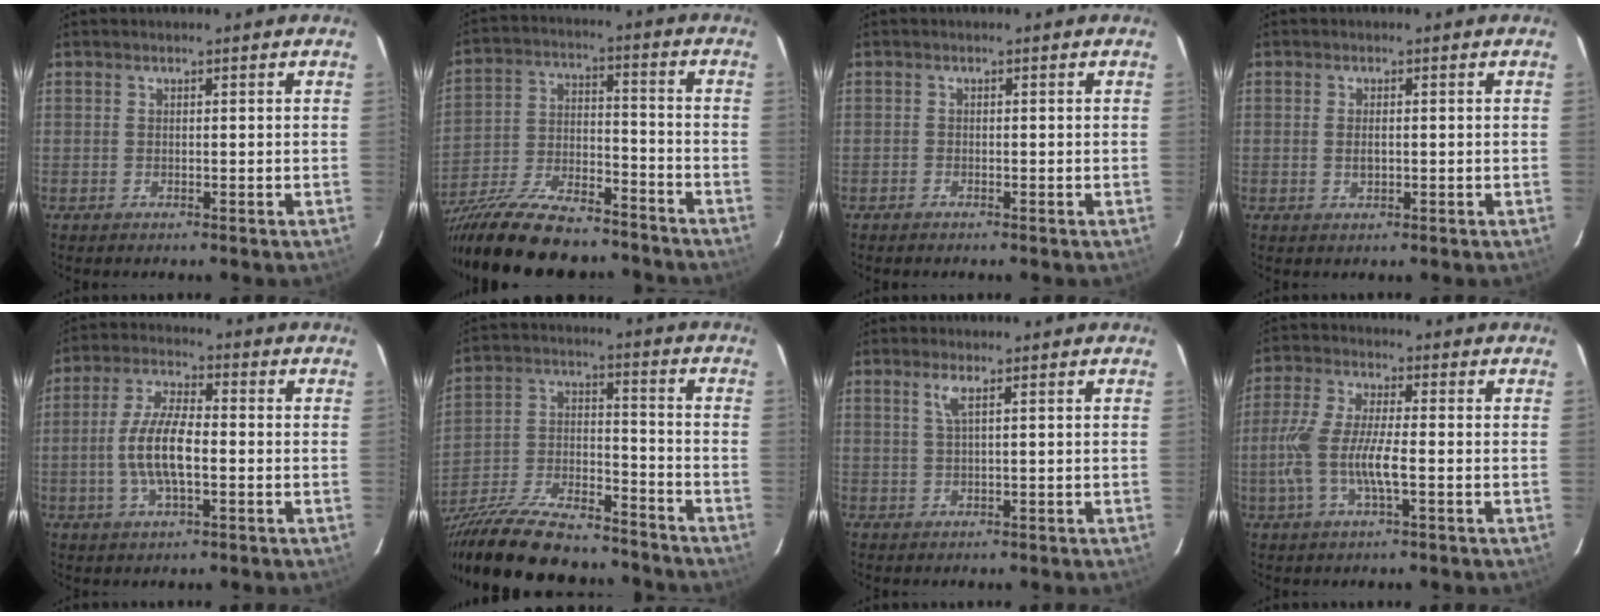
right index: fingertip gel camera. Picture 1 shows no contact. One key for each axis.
{"total": 23.6, "fx": -18.8, "fy": 7.7, "fz": 11.8, "tx": -0.232, "ty": -0.027, "tz": -0.295}
{"total": 0.7, "fx": -0.6, "fy": 0.3, "fz": 0.0, "tx": -0.005, "ty": 0.002, "tz": -0.013}
{"total": 2.0, "fx": -0.1, "fy": 1.1, "fz": 1.6, "tx": -0.029, "ty": 0.001, "tz": -0.001}
{"total": 9.7, "fx": -1.6, "fy": 3.4, "fz": 8.9, "tx": -0.181, "ty": 0.005, "tz": -0.032}
{"total": 26.6, "fx": -21.2, "fy": 8.5, "fz": 13.6, "tx": -0.269, "ty": -0.023, "tz": -0.334}
{"total": 2.0, "fx": 0.9, "fy": -0.2, "fz": 1.8, "tx": -0.036, "ty": -0.001, "tz": 0.019}
{"total": 10.3, "fx": -2.2, "fy": 2.5, "fz": 9.7, "tx": -0.207, "ty": -0.003, "tz": -0.044}